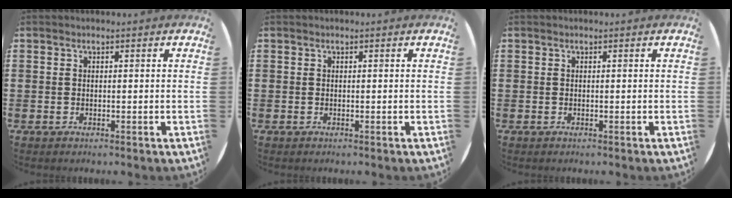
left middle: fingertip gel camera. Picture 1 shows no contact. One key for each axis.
{"total": 0.0}
{"total": 0.0}